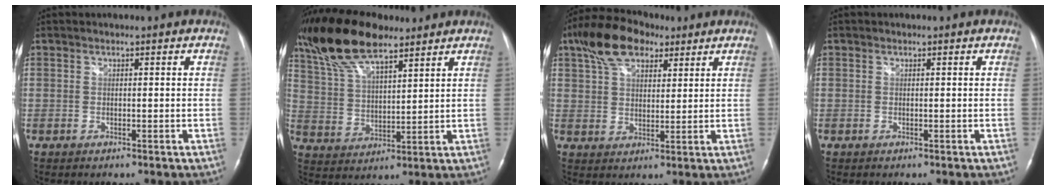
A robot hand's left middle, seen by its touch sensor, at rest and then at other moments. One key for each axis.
{"total": 13.9, "fx": 10.4, "fy": 3.9, "fz": 8.3, "tx": -0.173, "ty": 0.023, "tz": 0.201}
{"total": 10.5, "fx": 6.4, "fy": 5.3, "fz": 6.5, "tx": -0.135, "ty": 0.031, "tz": 0.116}
{"total": 0.0}